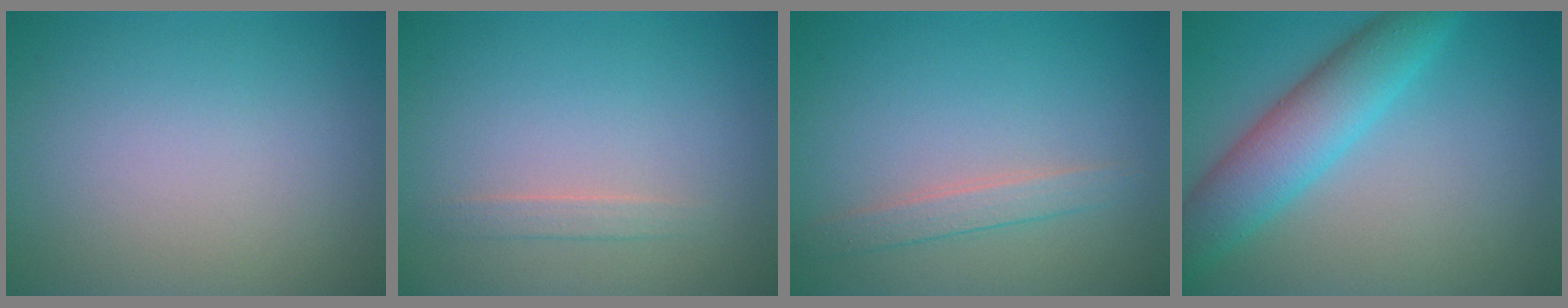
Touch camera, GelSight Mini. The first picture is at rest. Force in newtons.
{"total": 1.1, "press": 1.1, "slide": 0.2}
{"total": 1.8, "press": 1.8, "slide": 0.1}
{"total": 6.1, "press": 6.1, "slide": 0.1}